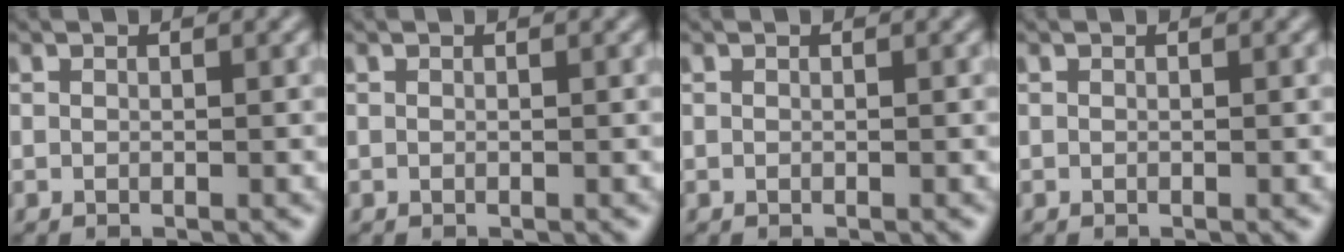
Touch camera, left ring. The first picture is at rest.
{"total": 0.0}
{"total": 0.0}
{"total": 0.0}